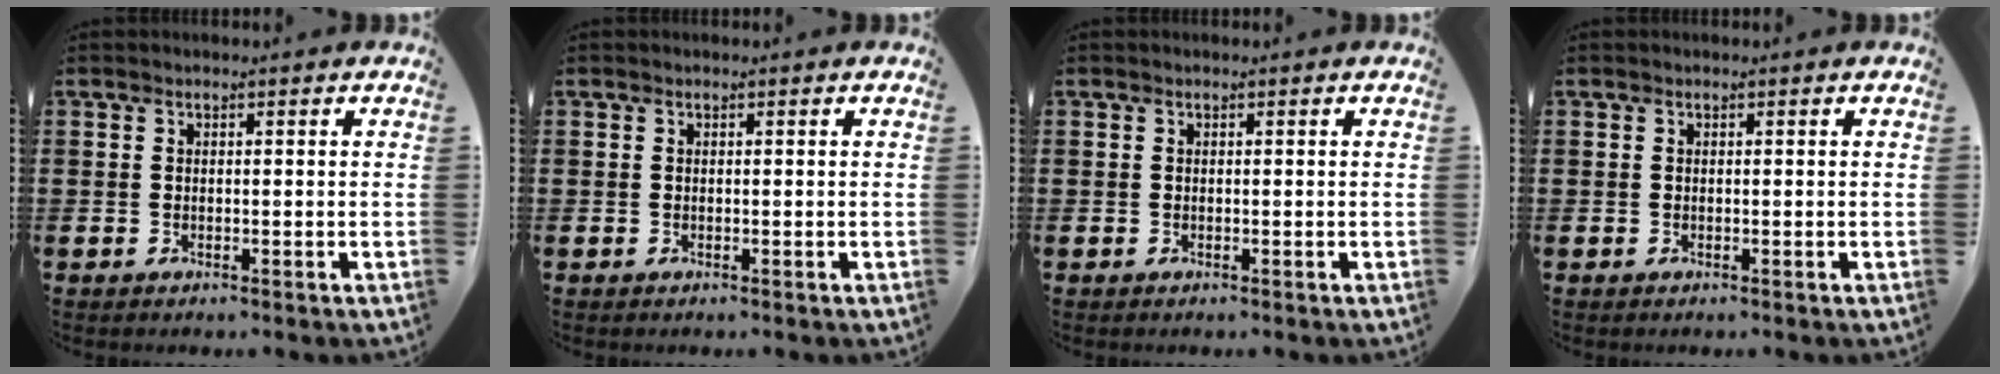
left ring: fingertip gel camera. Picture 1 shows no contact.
{"total": 0.0}
{"total": 0.0}
{"total": 0.0}